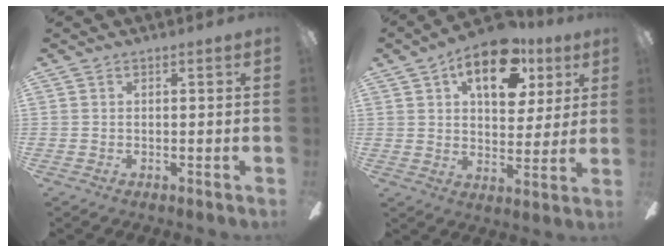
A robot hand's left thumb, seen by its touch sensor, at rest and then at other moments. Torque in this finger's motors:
{"motor_torque": [0.42, 0.43, 1.39, -1.38, 0.10]}